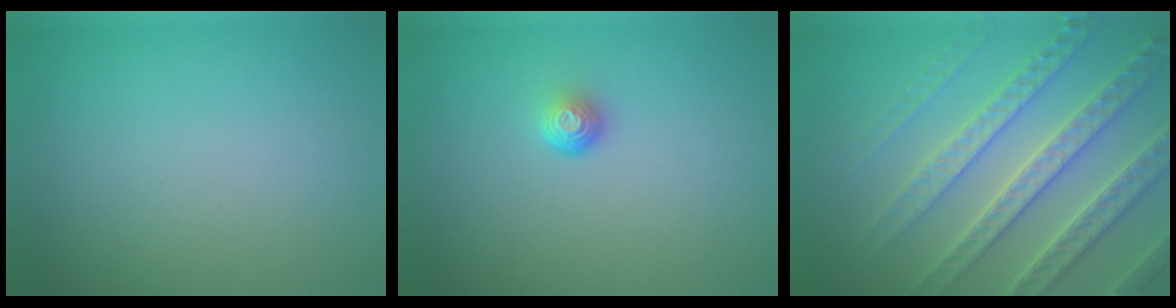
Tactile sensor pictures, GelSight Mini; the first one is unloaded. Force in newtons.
{"total": 1.7, "press": 1.1, "slide": 1.3}
{"total": 7.1, "press": 6.9, "slide": 1.7}